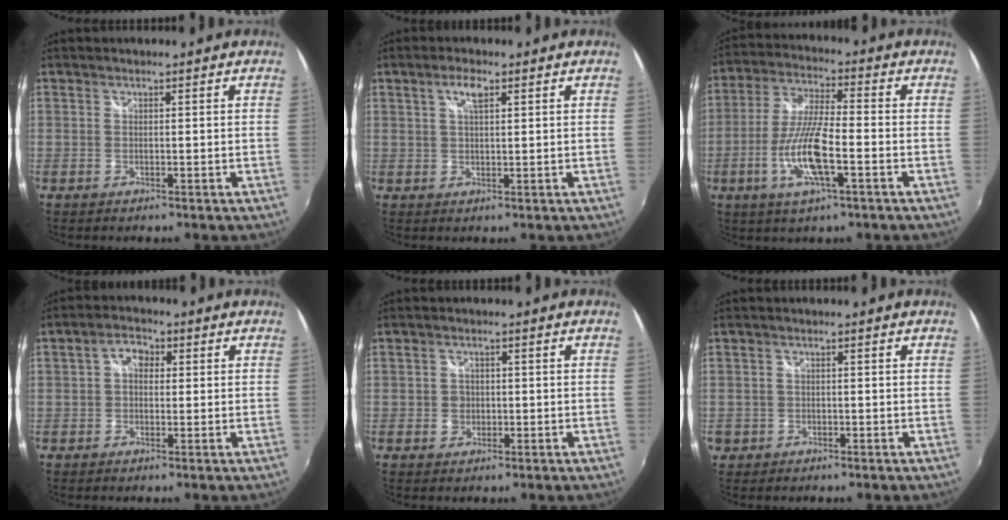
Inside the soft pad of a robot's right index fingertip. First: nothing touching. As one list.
[{"total": 3.0, "force": [1.4, 1.0, 2.5], "torque": [-0.044, 0.005, 0.023]}, {"total": 12.2, "force": [-4.1, 2.6, 11.2], "torque": [-0.232, -0.007, -0.078]}, {"total": 3.6, "force": [0.4, 2.8, 2.3], "torque": [-0.041, 0.014, 0.004]}, {"total": 2.5, "force": [-0.5, 2.3, 0.7], "torque": [-0.012, 0.002, -0.010]}, {"total": 2.4, "force": [-0.9, 2.2, 0.4], "torque": [-0.013, -0.001, -0.013]}]